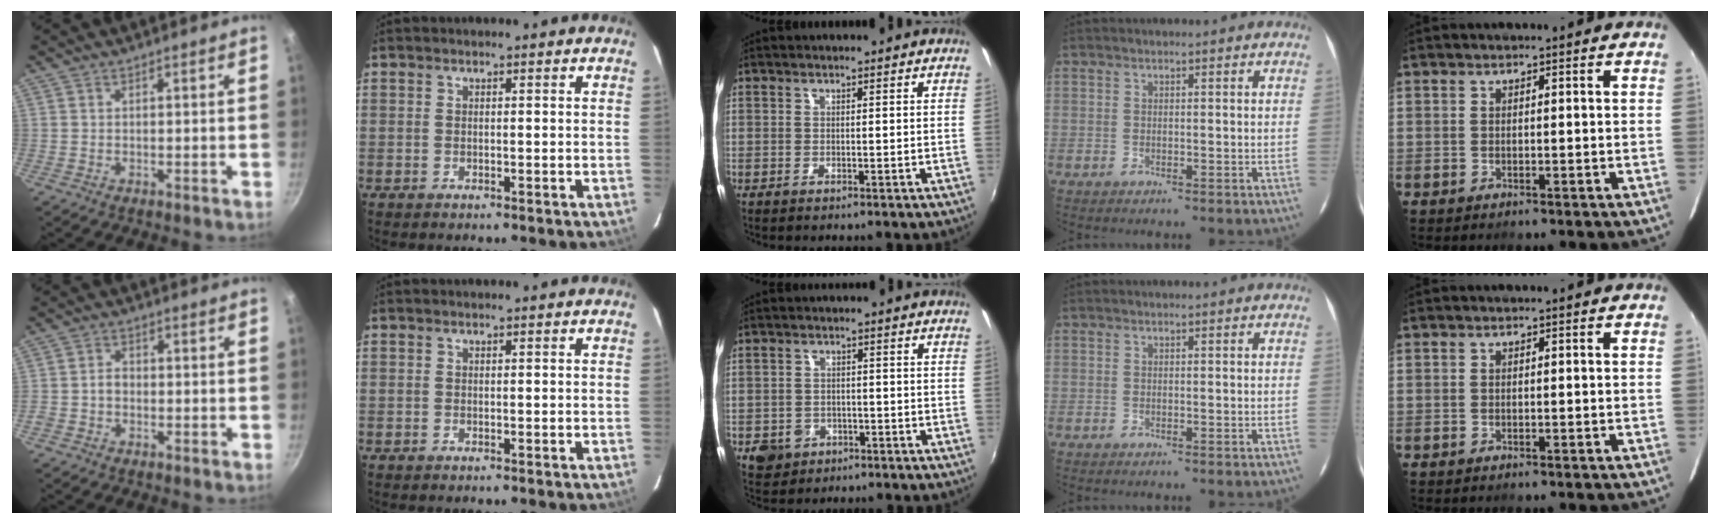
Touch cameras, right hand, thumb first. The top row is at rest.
{"thumb": {"total": 2.6, "force": [-0.8, 2.1, 1.4], "torque": [-0.014, 0.016, -0.018]}, "middle": {"total": 5.3, "force": [-2.4, 4.5, 1.6], "torque": [-0.046, 0.004, -0.032]}}